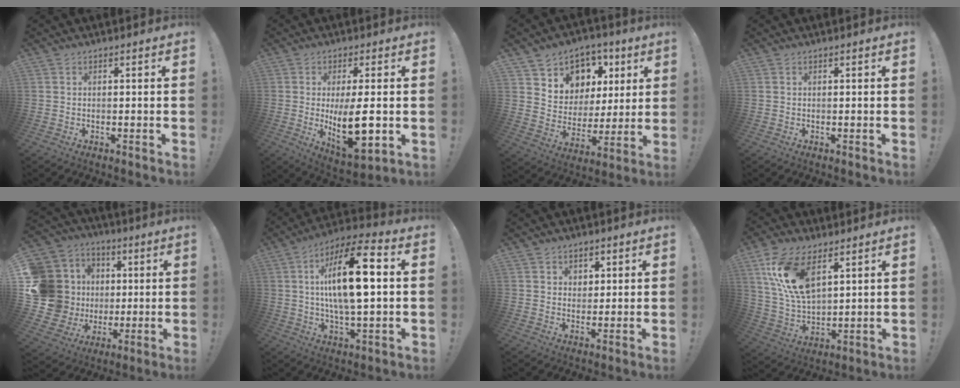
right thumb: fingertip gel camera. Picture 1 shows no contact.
{"total": 13.7, "force": [-0.8, 5.0, 12.7], "torque": [-0.214, -0.016, -0.008]}
{"total": 9.8, "force": [5.0, 8.3, 1.4], "torque": [-0.019, -0.048, 0.113]}
{"total": 0.0}
{"total": 20.5, "force": [2.0, 17.9, 9.8], "torque": [-0.214, 0.000, 0.088]}
{"total": 19.6, "force": [2.7, 6.5, 18.3], "torque": [-0.310, 0.000, 0.030]}
{"total": 3.9, "force": [2.1, 3.2, 0.7], "torque": [0.001, -0.013, 0.035]}
{"total": 15.6, "force": [7.8, 8.0, 10.9], "torque": [-0.236, -0.031, 0.143]}